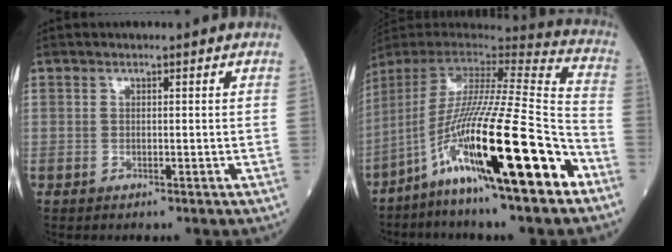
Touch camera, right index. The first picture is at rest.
{"total": 24.9, "force": [-12.0, 1.0, 21.8], "torque": [-0.387, -0.050, -0.220]}